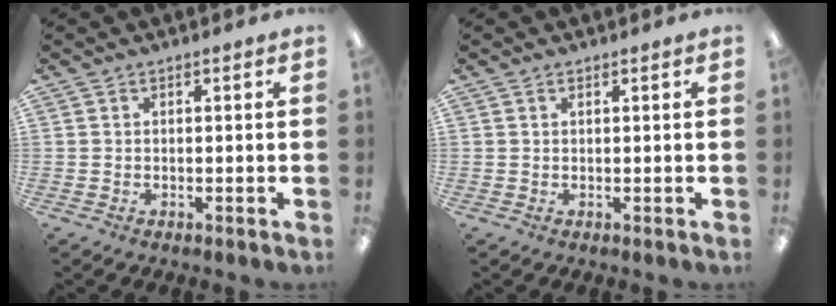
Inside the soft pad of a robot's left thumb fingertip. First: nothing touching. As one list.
[{"total": 0.0}]